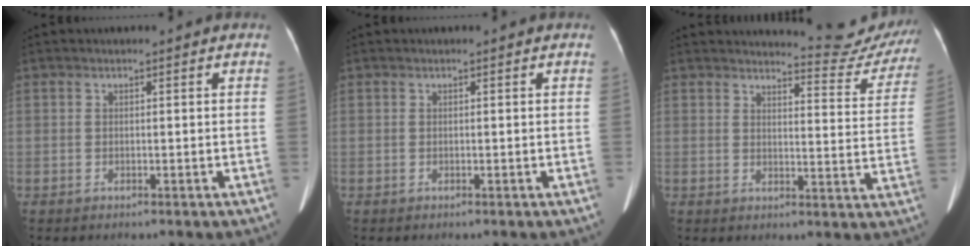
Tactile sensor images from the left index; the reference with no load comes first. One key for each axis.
{"total": 0.0}
{"total": 13.1, "fx": 13.1, "fy": 1.0, "fz": 0.8, "tx": 0.008, "ty": -0.075, "tz": 0.128}